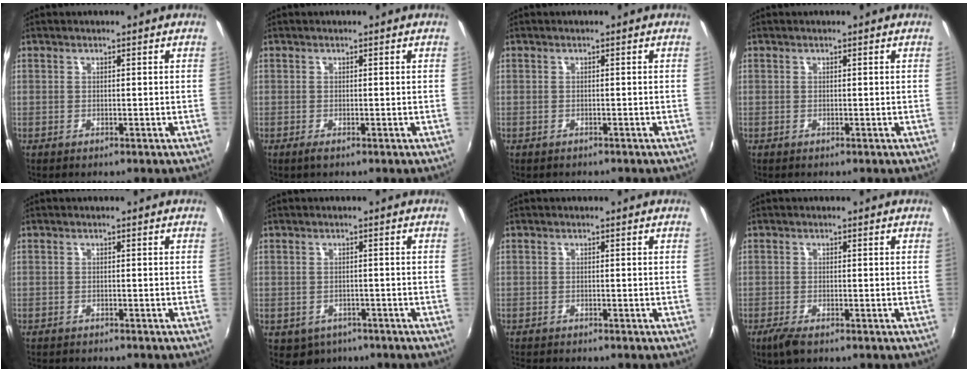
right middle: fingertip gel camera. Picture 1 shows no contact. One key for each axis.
{"total": 0.8, "fx": -0.4, "fy": 0.1, "fz": 0.7, "tx": -0.014, "ty": -0.003, "tz": -0.010}
{"total": 0.6, "fx": -0.6, "fy": 0.1, "fz": 0.0, "tx": -0.004, "ty": -0.002, "tz": -0.008}
{"total": 0.0}
{"total": 2.6, "fx": -2.5, "fy": 0.3, "fz": 0.7, "tx": -0.023, "ty": -0.015, "tz": -0.043}
{"total": 4.0, "fx": -2.3, "fy": 3.0, "fz": 1.0, "tx": -0.028, "ty": -0.007, "tz": -0.028}
{"total": 3.1, "fx": -2.9, "fy": 0.2, "fz": 0.9, "tx": -0.029, "ty": -0.018, "tz": -0.054}
{"total": 2.9, "fx": -2.0, "fy": 0.8, "fz": 2.0, "tx": -0.046, "ty": -0.009, "tz": -0.039}